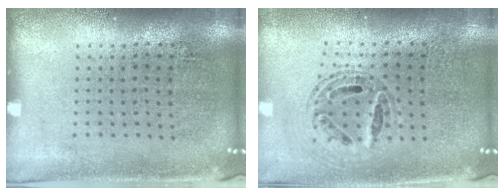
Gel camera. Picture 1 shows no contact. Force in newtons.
{"total": 0.7, "press": 0.7, "slide": 0.1}